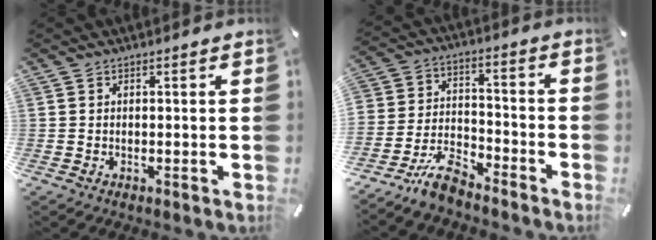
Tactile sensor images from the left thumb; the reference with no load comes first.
{"total": 10.8, "force": [-9.2, 4.5, 3.2], "torque": [-0.059, 0.055, -0.177]}